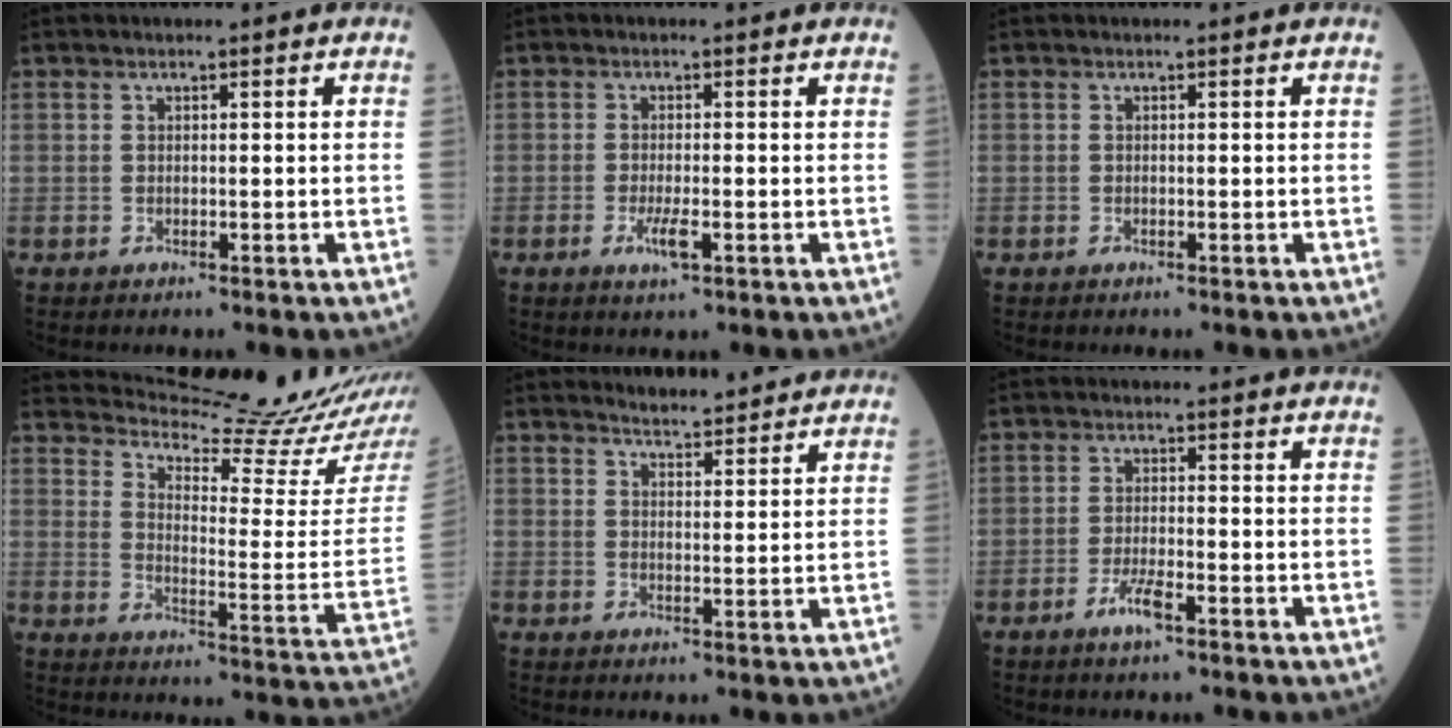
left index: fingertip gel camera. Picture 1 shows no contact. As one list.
[{"total": 2.7, "force": [-1.0, 0.5, 2.4], "torque": [-0.051, -0.005, -0.015]}, {"total": 0.0}, {"total": 18.7, "force": [18.1, -2.4, 4.1], "torque": [-0.079, -0.122, 0.241]}, {"total": 6.1, "force": [5.9, 0.9, 1.1], "torque": [-0.024, 0.010, 0.075]}, {"total": 3.5, "force": [-2.1, 0.5, 2.7], "torque": [-0.059, -0.003, -0.040]}]